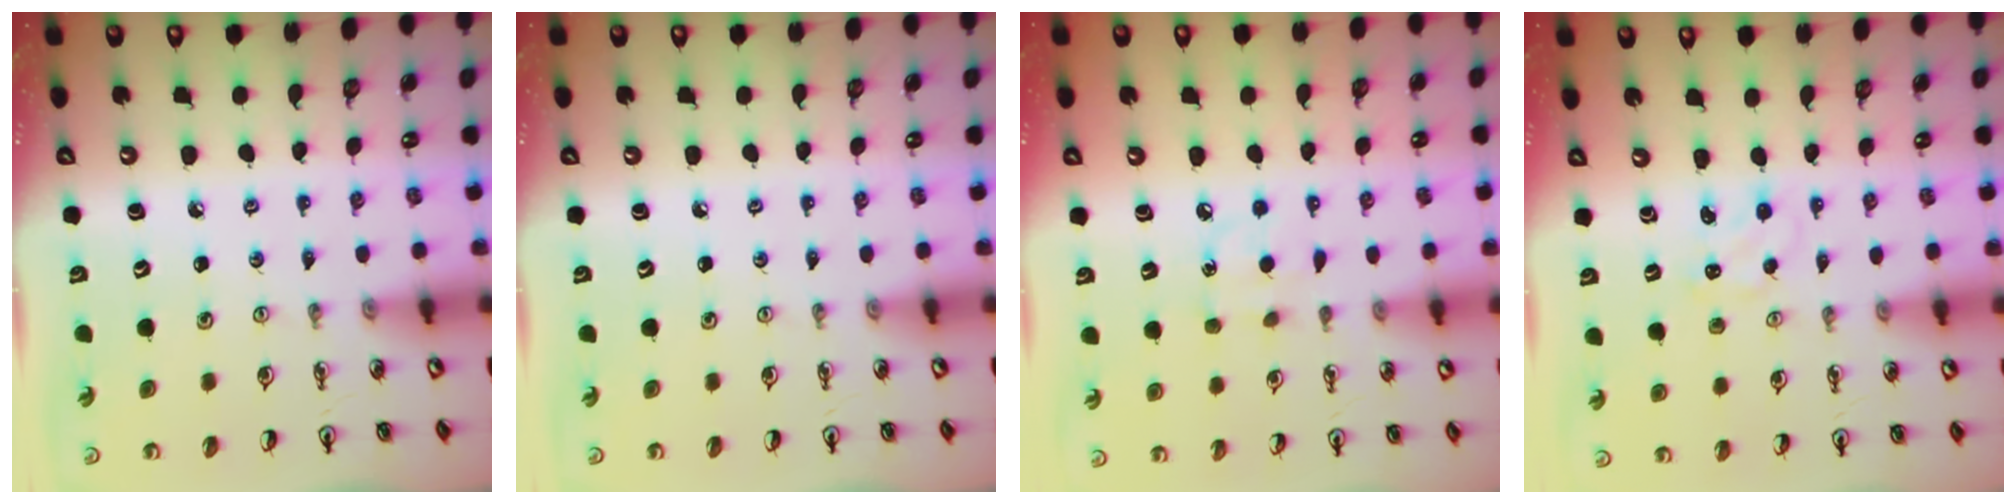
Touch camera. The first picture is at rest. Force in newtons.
{"total": 0.0}
{"total": 6.6, "press": 6.6, "slide": 0.7}
{"total": 1.1, "press": 1.1, "slide": 0.2}